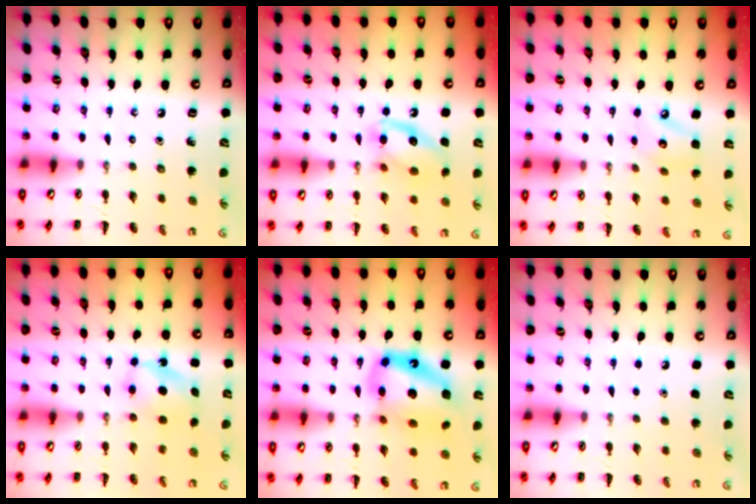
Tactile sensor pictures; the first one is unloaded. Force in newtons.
{"total": 13.3, "press": 13.2, "slide": 1.7}
{"total": 5.8, "press": 5.8, "slide": 0.4}
{"total": 5.6, "press": 5.4, "slide": 1.5}
{"total": 15.3, "press": 14.8, "slide": 3.9}
{"total": 1.6, "press": 1.6, "slide": 0.1}